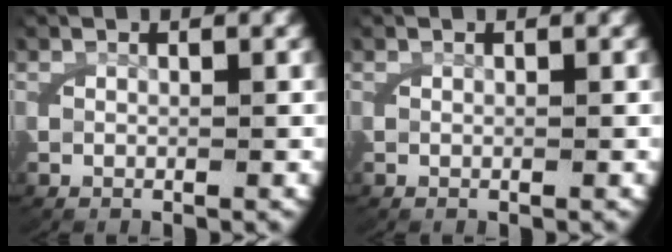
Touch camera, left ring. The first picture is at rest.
{"total": 0.0}